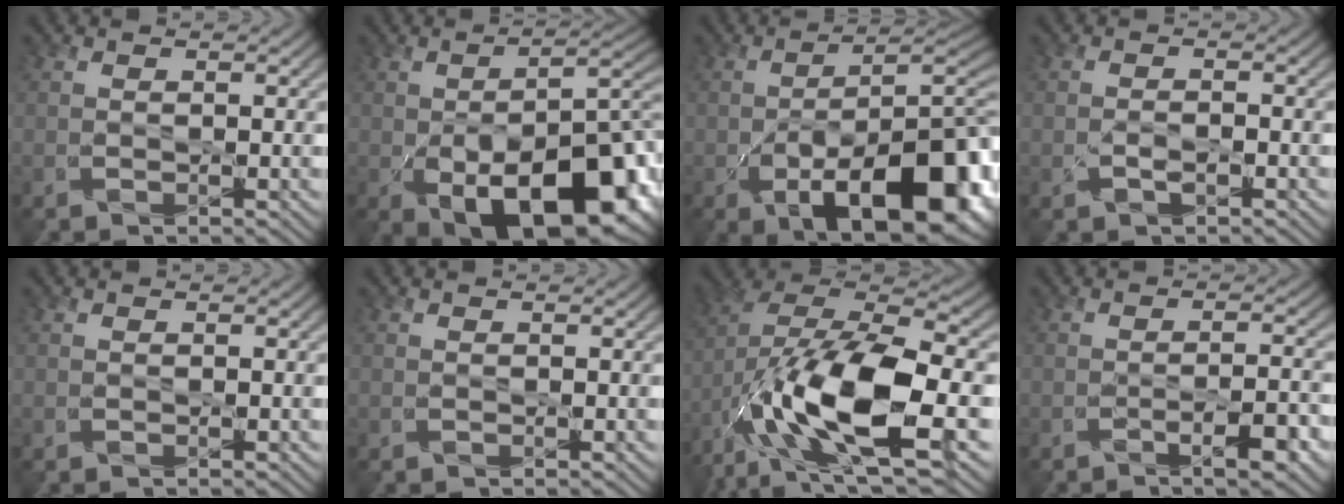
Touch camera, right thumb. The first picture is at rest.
{"total": 17.3, "force": [-6.6, 9.0, 13.2], "torque": [-0.173, -0.043, -0.088]}
{"total": 17.0, "force": [-6.6, 8.0, 13.5], "torque": [-0.190, -0.033, -0.096]}
{"total": 1.5, "force": [-0.9, 0.6, 1.1], "torque": [-0.023, -0.001, -0.015]}
{"total": 0.0}
{"total": 0.0}
{"total": 17.7, "force": [-6.4, 7.6, 14.7], "torque": [-0.311, -0.020, -0.109]}
{"total": 3.9, "force": [-2.5, 0.6, 2.9], "torque": [-0.044, 0.008, -0.037]}